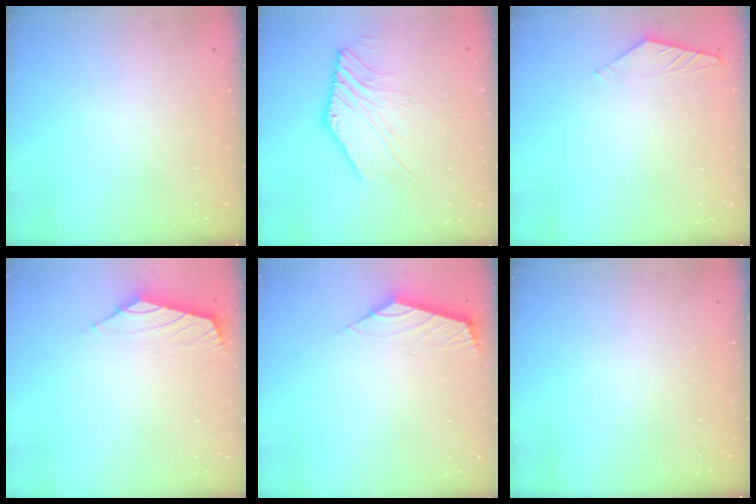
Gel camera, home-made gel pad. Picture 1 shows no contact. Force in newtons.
{"total": 6.2, "press": 6.1, "slide": 1.1}
{"total": 4.6, "press": 4.6, "slide": 0.6}
{"total": 1.6, "press": 1.5, "slide": 0.7}
{"total": 2.6, "press": 2.5, "slide": 0.6}
{"total": 0.0}